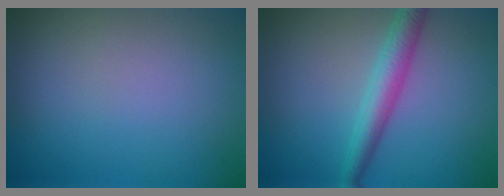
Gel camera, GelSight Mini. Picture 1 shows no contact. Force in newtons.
{"total": 3.5, "press": 3.5, "slide": 0.1}